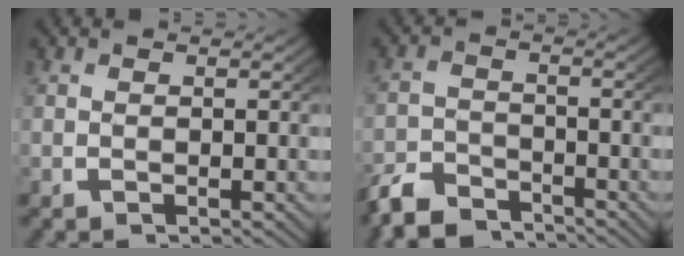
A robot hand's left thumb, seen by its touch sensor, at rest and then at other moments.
{"total": 5.1, "force": [-4.7, 1.7, 1.2], "torque": [-0.021, -0.019, -0.082]}